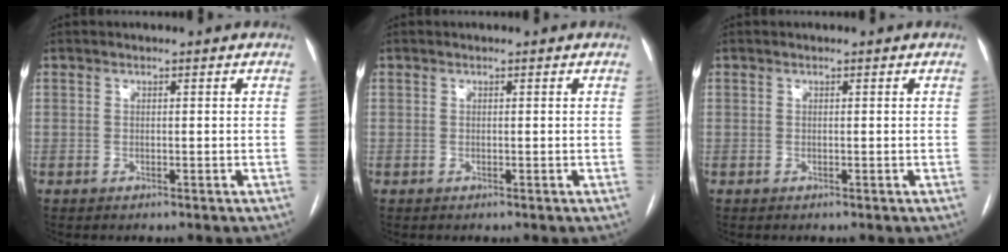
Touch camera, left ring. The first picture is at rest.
{"total": 0.0}
{"total": 0.0}